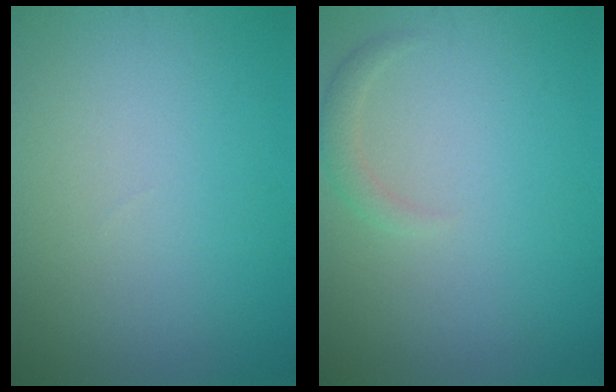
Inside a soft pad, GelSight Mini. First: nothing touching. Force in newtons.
{"total": 1.3, "press": 1.3, "slide": 0.1}